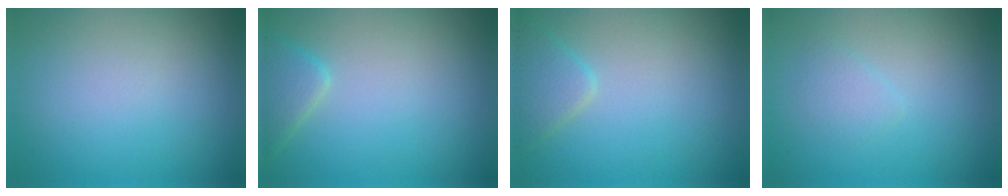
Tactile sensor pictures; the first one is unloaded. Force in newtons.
{"total": 2.4, "press": 2.3, "slide": 0.1}
{"total": 2.3, "press": 2.3, "slide": 0.2}
{"total": 1.3, "press": 1.3, "slide": 0.1}